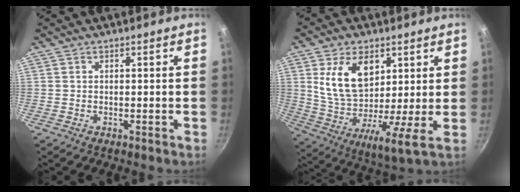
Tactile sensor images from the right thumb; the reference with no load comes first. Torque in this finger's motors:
{"motor_torque": [-0.65, 1.51, 1.38, -0.07, 0.38]}